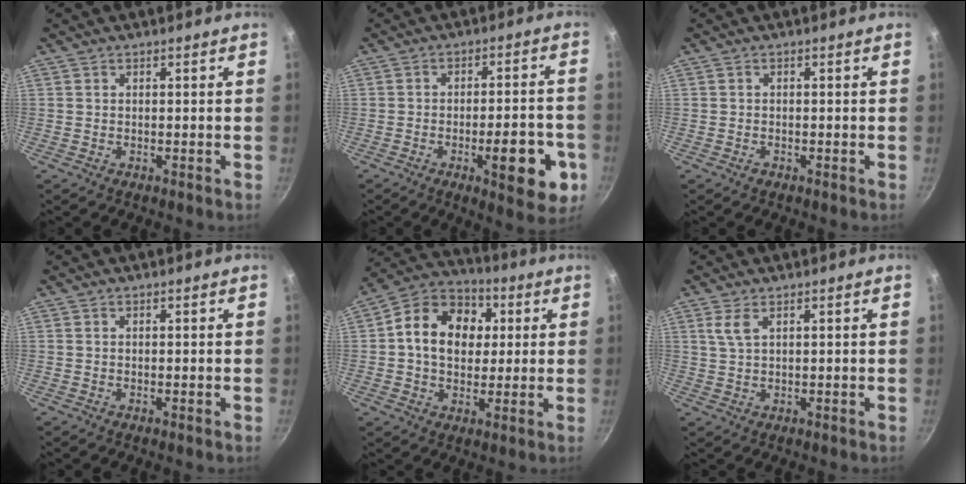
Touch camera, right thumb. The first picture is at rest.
{"total": 13.0, "force": [-4.6, 4.5, 11.3], "torque": [-0.120, 0.021, -0.059]}
{"total": 0.8, "force": [-0.5, 0.5, 0.3], "torque": [-0.006, 0.004, -0.010]}
{"total": 0.0}
{"total": 14.9, "force": [2.5, 11.5, 9.2], "torque": [-0.125, 0.016, 0.023]}
{"total": 3.0, "force": [1.5, 1.2, 2.3], "torque": [-0.048, -0.007, 0.032]}